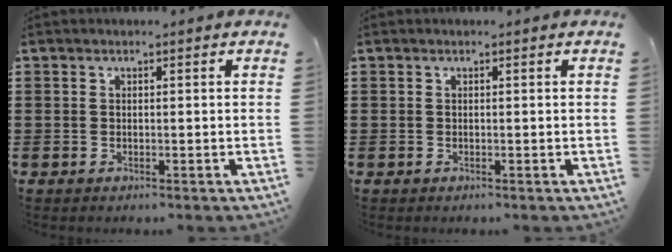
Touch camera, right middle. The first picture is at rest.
{"total": 0.0}